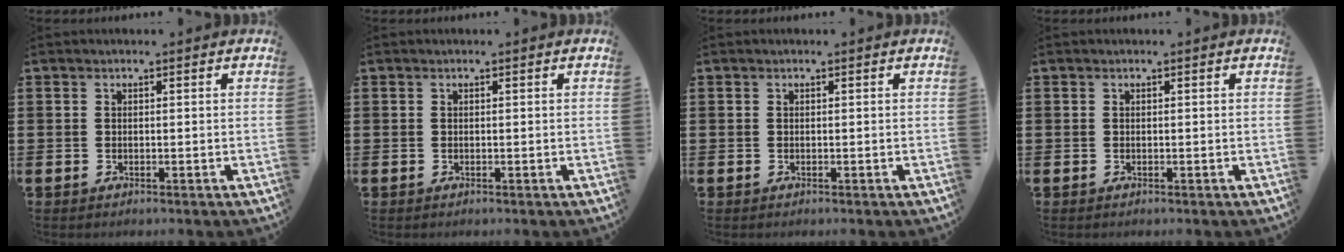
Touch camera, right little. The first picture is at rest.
{"total": 0.0}
{"total": 0.0}
{"total": 0.0}